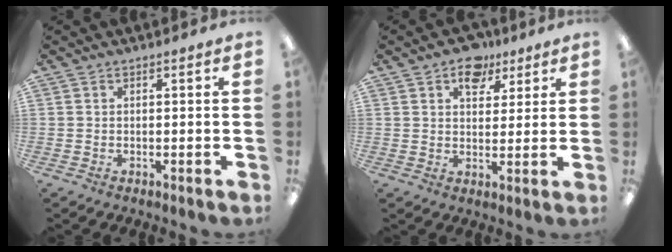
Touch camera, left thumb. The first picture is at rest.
{"total": 8.4, "force": [5.3, 5.3, 3.8], "torque": [-0.037, -0.021, 0.090]}